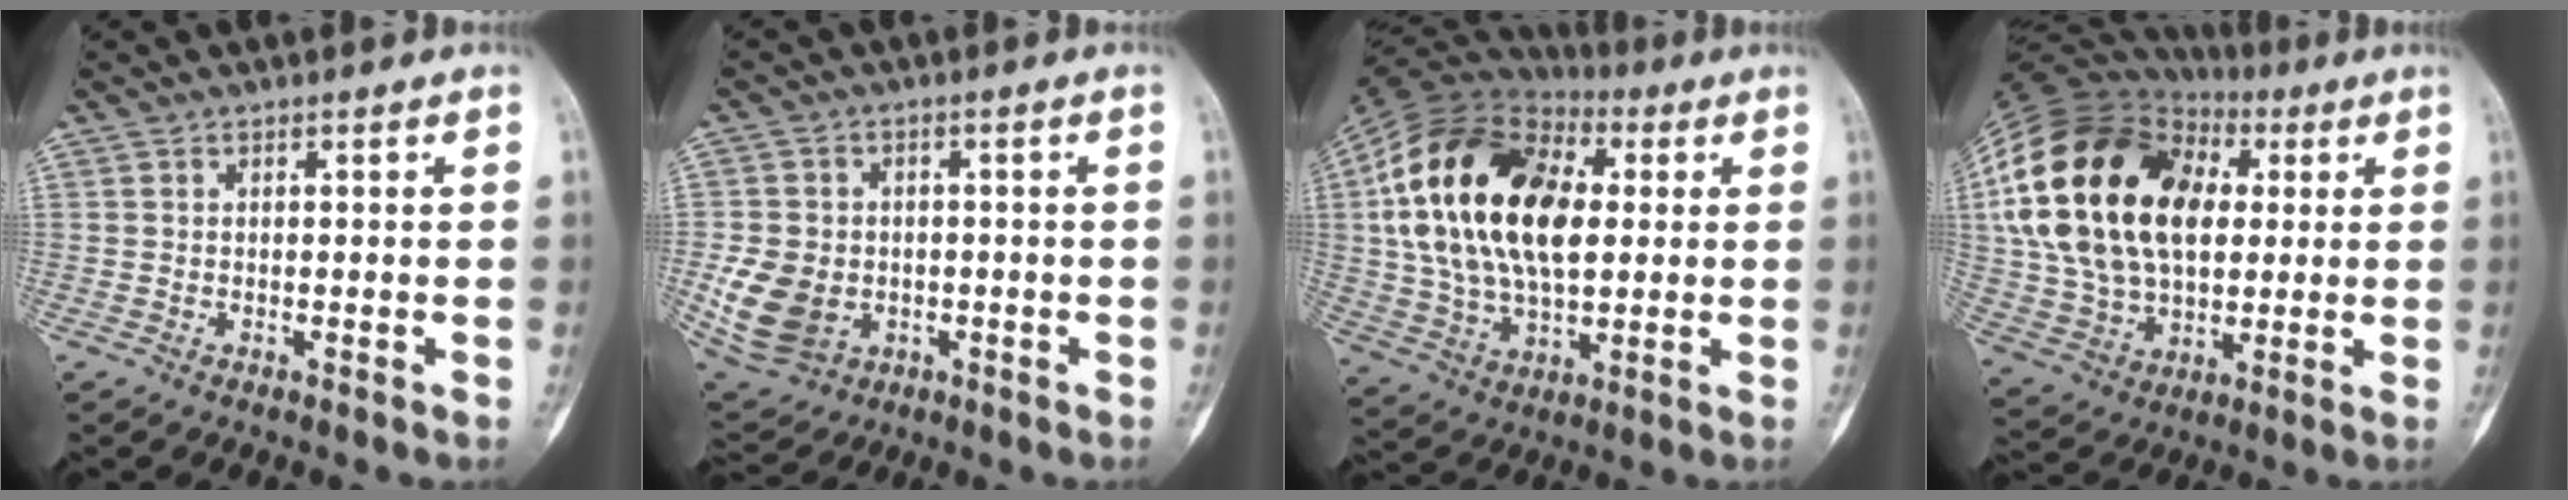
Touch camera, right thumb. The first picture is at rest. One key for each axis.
{"total": 11.4, "fx": -2.2, "fy": 9.2, "fz": 6.3, "tx": -0.121, "ty": 0.004, "tz": -0.023}
{"total": 26.5, "fx": 4.4, "fy": 15.2, "fz": 21.2, "tx": -0.395, "ty": 0.002, "tz": 0.073}
{"total": 28.0, "fx": 6.1, "fy": 17.7, "fz": 20.8, "tx": -0.394, "ty": 0.015, "tz": 0.114}